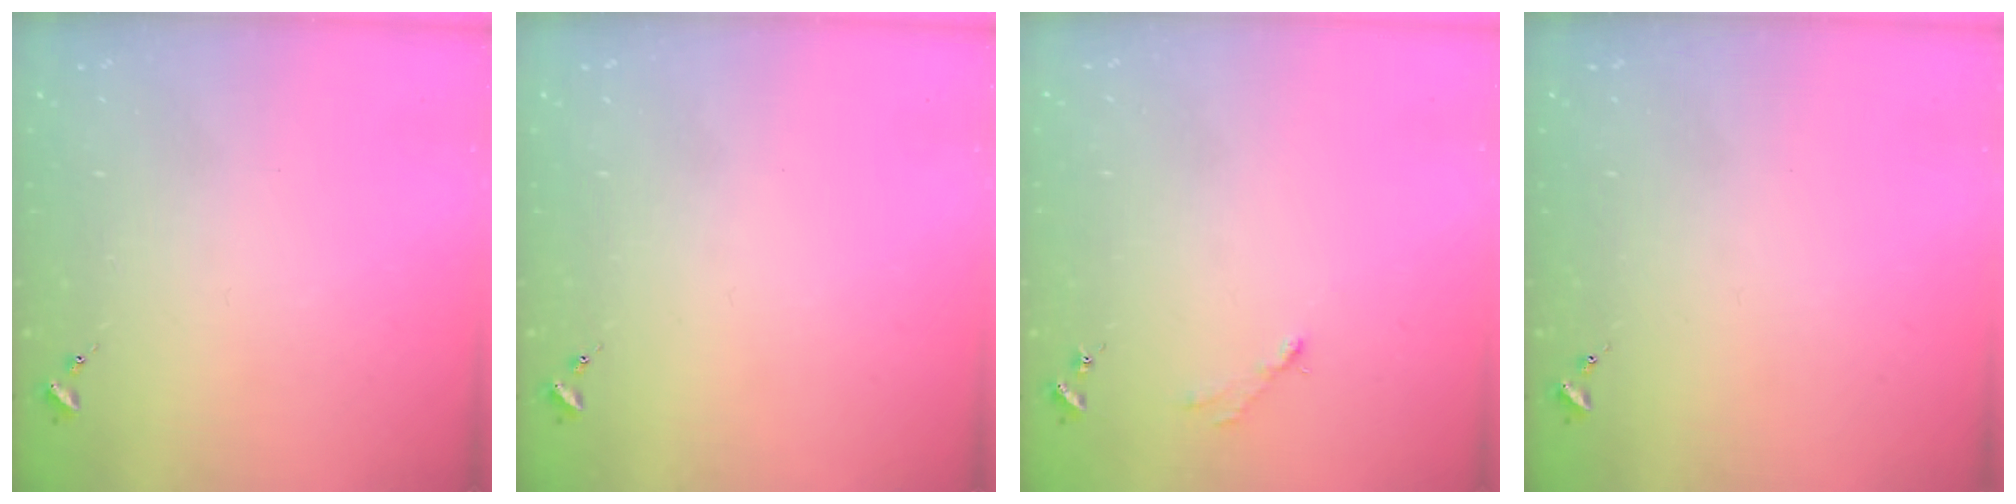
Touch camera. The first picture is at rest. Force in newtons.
{"total": 0.0}
{"total": 2.8, "press": 2.8, "slide": 0.4}
{"total": 0.0}